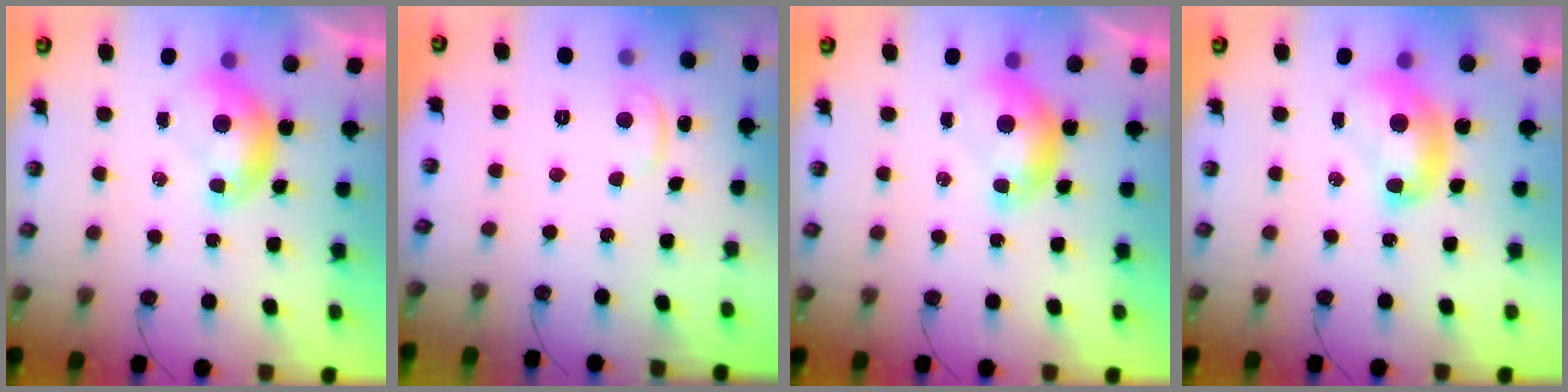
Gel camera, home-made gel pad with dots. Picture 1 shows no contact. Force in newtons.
{"total": 2.6, "press": 2.6, "slide": 0.2}
{"total": 0.6, "press": 0.6, "slide": 0.2}
{"total": 2.5, "press": 2.5, "slide": 0.2}